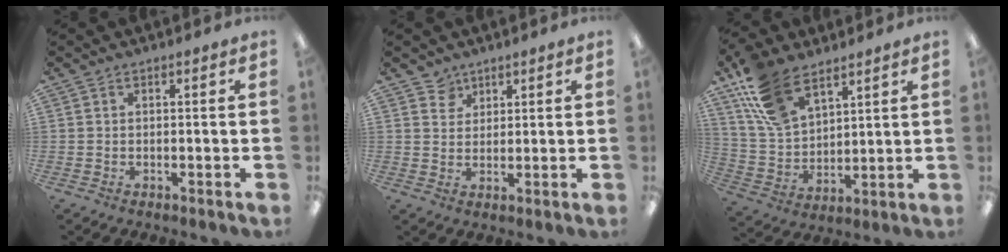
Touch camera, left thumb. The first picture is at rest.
{"total": 3.8, "force": [2.7, 2.7, -0.1], "torque": [0.005, -0.010, 0.049]}
{"total": 15.7, "force": [10.4, 8.5, 8.1], "torque": [-0.170, -0.033, 0.204]}